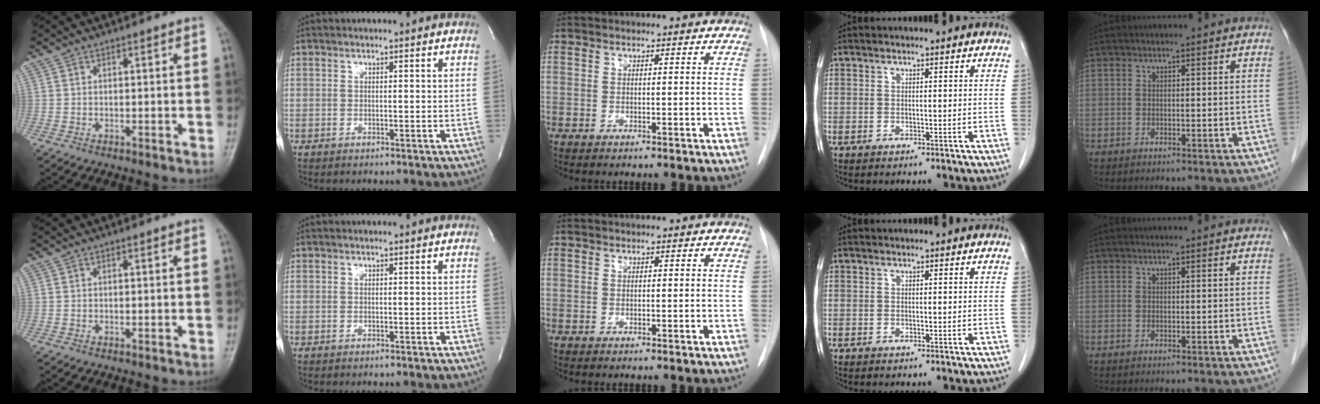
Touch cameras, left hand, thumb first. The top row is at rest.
{}